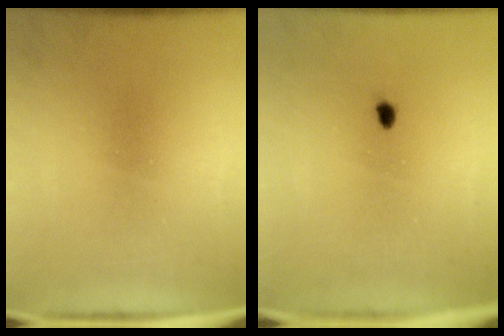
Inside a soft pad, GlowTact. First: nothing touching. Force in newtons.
{"total": 0.7}